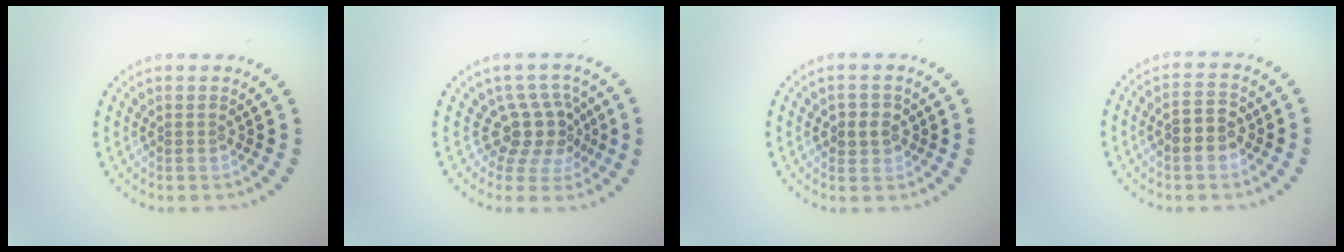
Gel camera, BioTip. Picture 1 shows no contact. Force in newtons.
{"total": 3.7, "press": 2.6, "slide": 2.5}
{"total": 2.2, "press": 2.1, "slide": 0.5}
{"total": 3.0, "press": 3.0, "slide": 0.1}